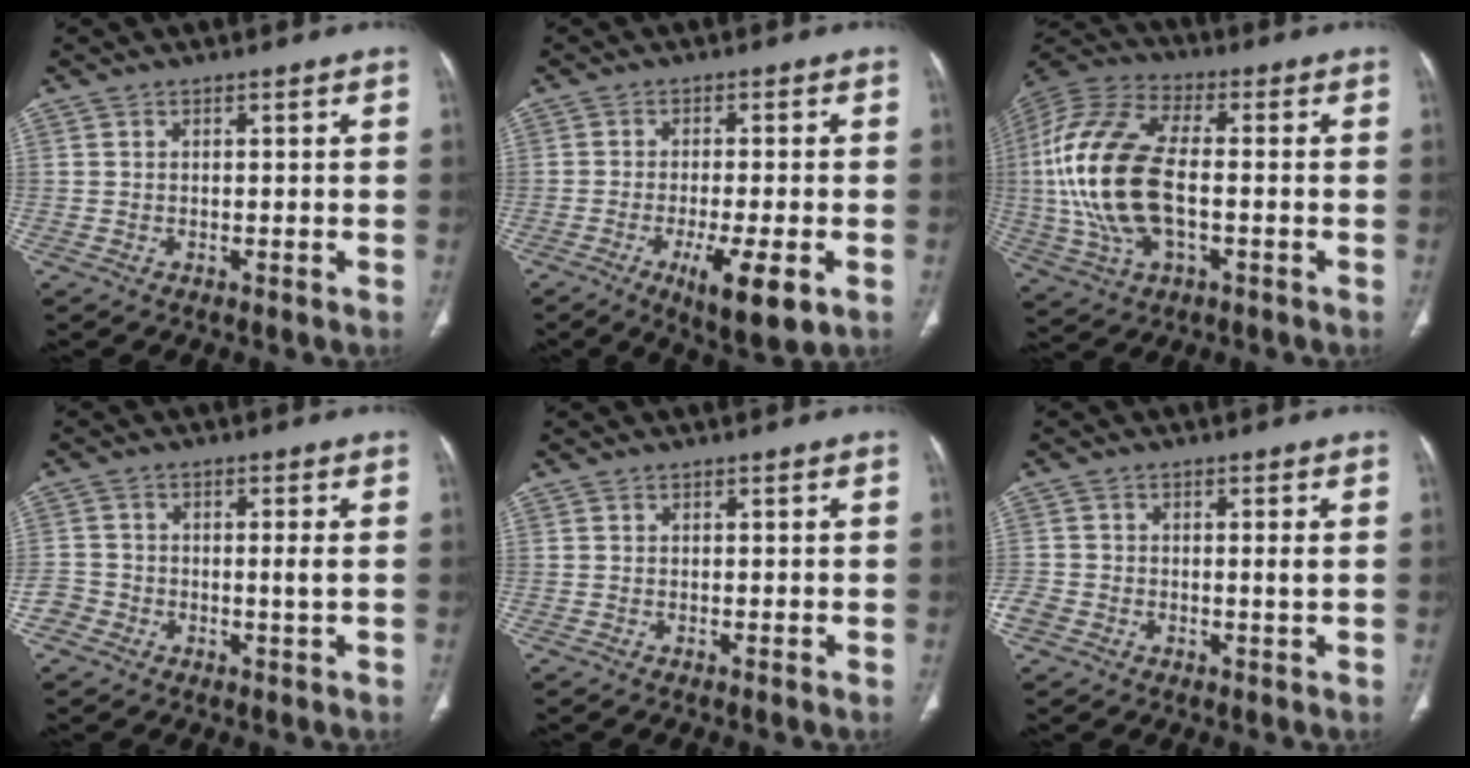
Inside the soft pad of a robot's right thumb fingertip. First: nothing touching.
{"total": 9.6, "force": [-3.8, 2.3, 8.5], "torque": [-0.137, -0.013, -0.057]}
{"total": 21.5, "force": [-1.5, 11.0, 18.4], "torque": [-0.409, 0.012, -0.025]}
{"total": 3.6, "force": [-1.2, 2.1, 2.7], "torque": [-0.045, 0.011, -0.031]}
{"total": 0.0}
{"total": 3.7, "force": [-0.8, 2.1, 3.0], "torque": [-0.058, 0.007, -0.021]}